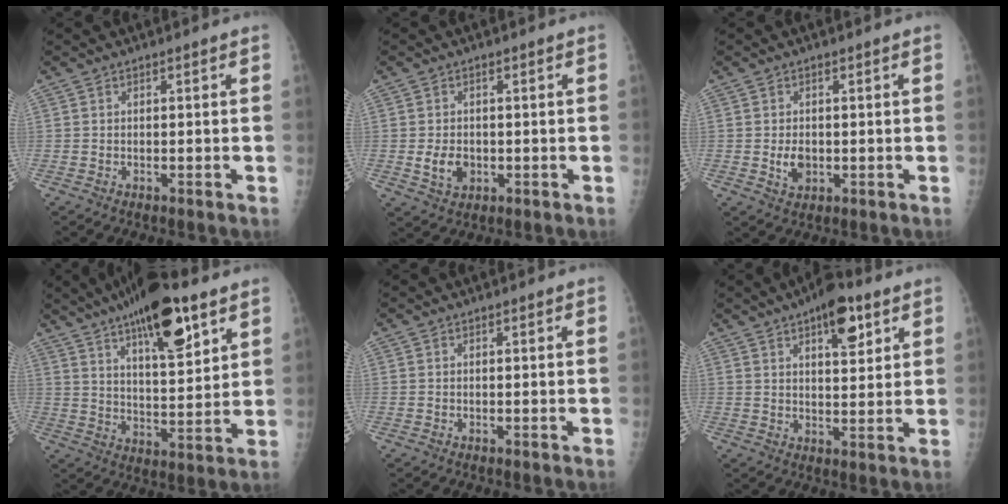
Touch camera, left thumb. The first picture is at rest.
{"total": 4.3, "force": [-0.5, 3.3, 2.7], "torque": [-0.033, -0.002, -0.001]}
{"total": 3.3, "force": [-0.3, 2.4, 2.2], "torque": [-0.029, -0.002, 0.002]}
{"total": 18.0, "force": [10.4, 5.8, 13.5], "torque": [-0.189, -0.042, 0.167]}
{"total": 0.0}
{"total": 9.3, "force": [5.0, 3.8, 6.9], "torque": [-0.080, -0.021, 0.070]}